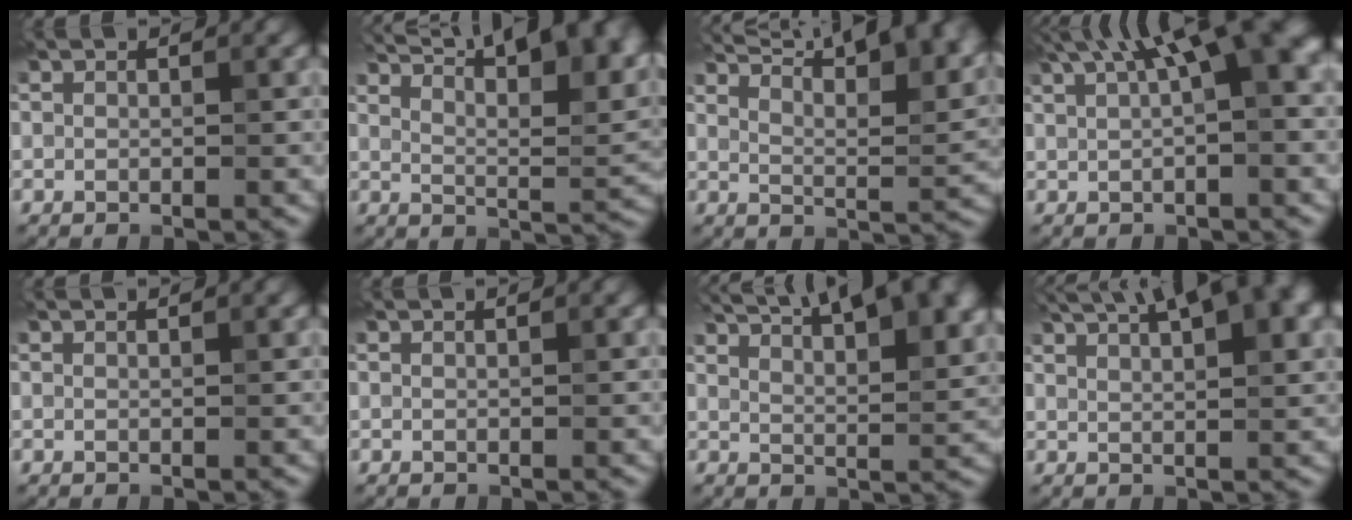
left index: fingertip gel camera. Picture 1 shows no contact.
{"total": 16.7, "force": [11.2, 5.6, 11.1], "torque": [-0.129, 0.045, 0.138]}
{"total": 15.7, "force": [11.6, 4.6, 9.6], "torque": [-0.115, 0.042, 0.134]}
{"total": 10.5, "force": [4.3, 3.2, 9.0], "torque": [-0.109, 0.031, 0.063]}
{"total": 1.2, "force": [0.9, 0.3, 0.8], "torque": [-0.005, -0.006, 0.003]}
{"total": 0.9, "force": [0.6, 0.3, 0.6], "torque": [-0.004, -0.004, 0.001]}
{"total": 13.7, "force": [9.2, 4.4, 9.1], "torque": [-0.110, 0.039, 0.115]}
{"total": 10.3, "force": [6.1, 3.2, 7.6], "torque": [-0.093, 0.032, 0.076]}